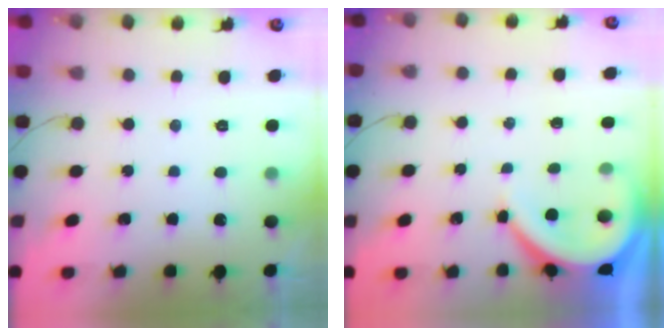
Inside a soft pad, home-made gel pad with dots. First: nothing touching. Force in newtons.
{"total": 6.8, "press": 6.8, "slide": 0.6}